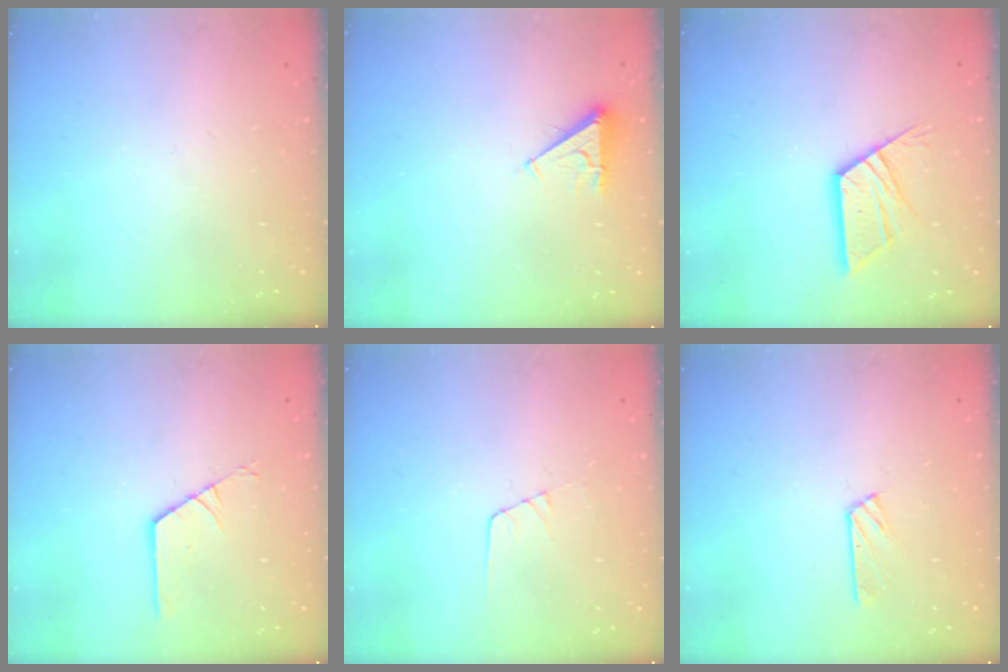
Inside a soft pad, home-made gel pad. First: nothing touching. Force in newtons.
{"total": 4.5, "press": 4.4, "slide": 0.8}
{"total": 11.7, "press": 11.7, "slide": 1.0}
{"total": 1.8, "press": 1.7, "slide": 0.3}
{"total": 4.3, "press": 4.3, "slide": 0.2}
{"total": 2.9, "press": 2.9, "slide": 0.3}